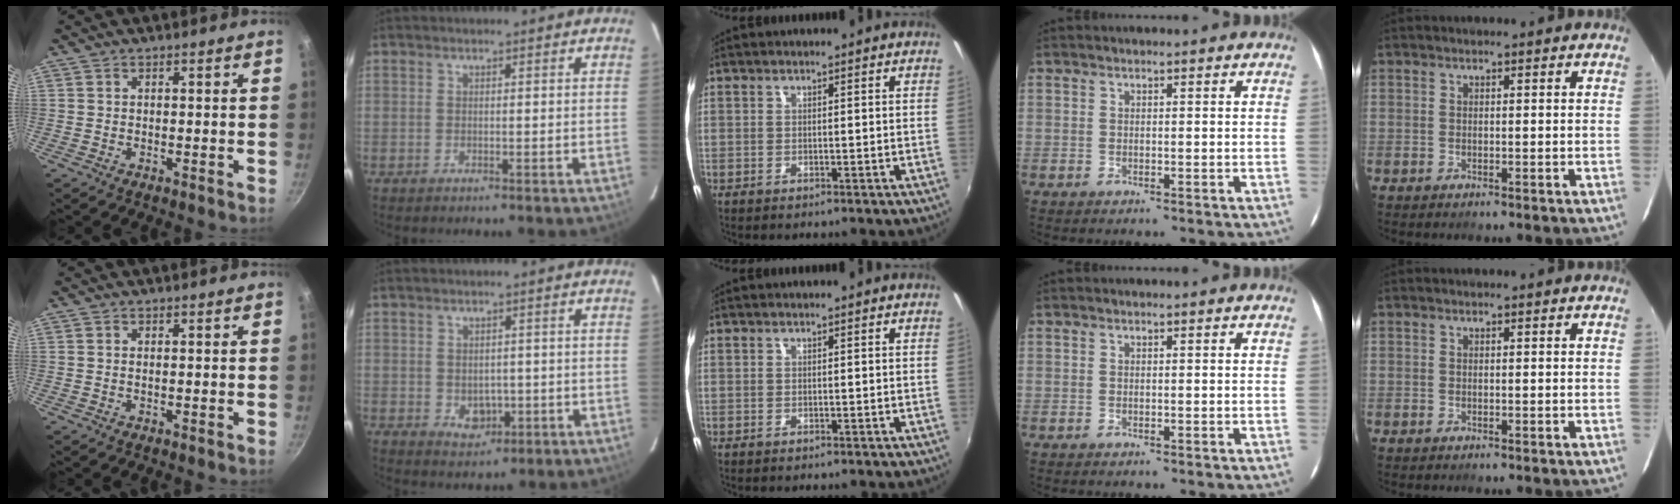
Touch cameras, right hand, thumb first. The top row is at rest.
{"index": {"total": 4.1, "force": [-0.7, 3.5, 2.1], "torque": [-0.037, -0.003, 0.002]}}